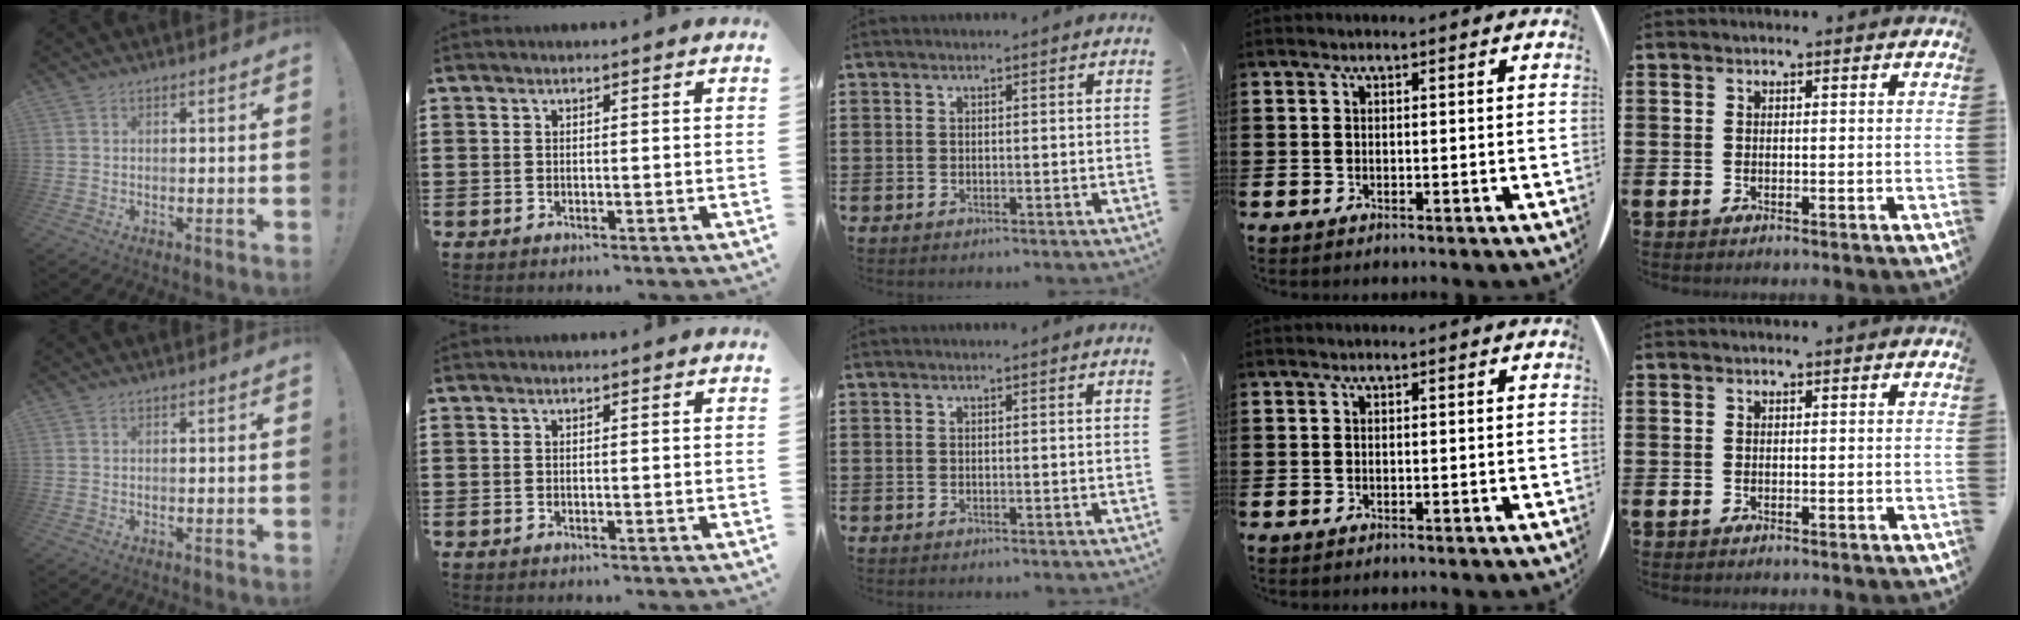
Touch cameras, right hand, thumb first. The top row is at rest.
{}